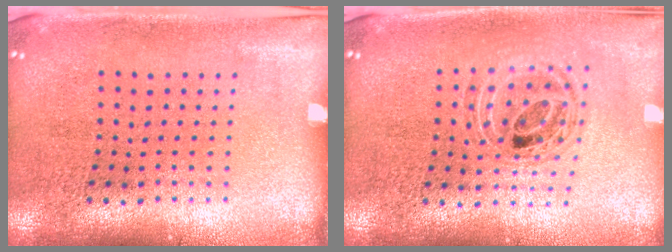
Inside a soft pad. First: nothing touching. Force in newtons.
{"total": 0.8, "press": 0.8, "slide": 0.2}